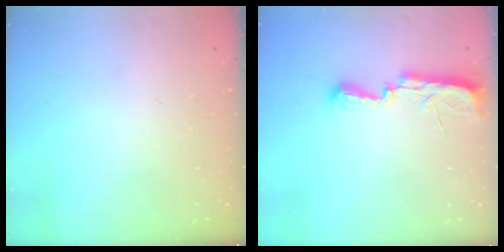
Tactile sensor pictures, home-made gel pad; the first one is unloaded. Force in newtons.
{"total": 10.5, "press": 8.9, "slide": 5.5}